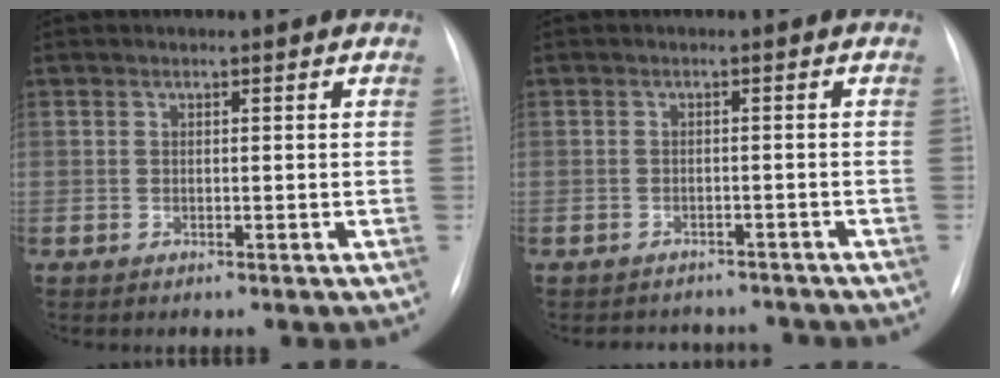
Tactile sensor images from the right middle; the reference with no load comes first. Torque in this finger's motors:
{"motor_torque": [0.25, -0.31, -0.20, -0.06]}